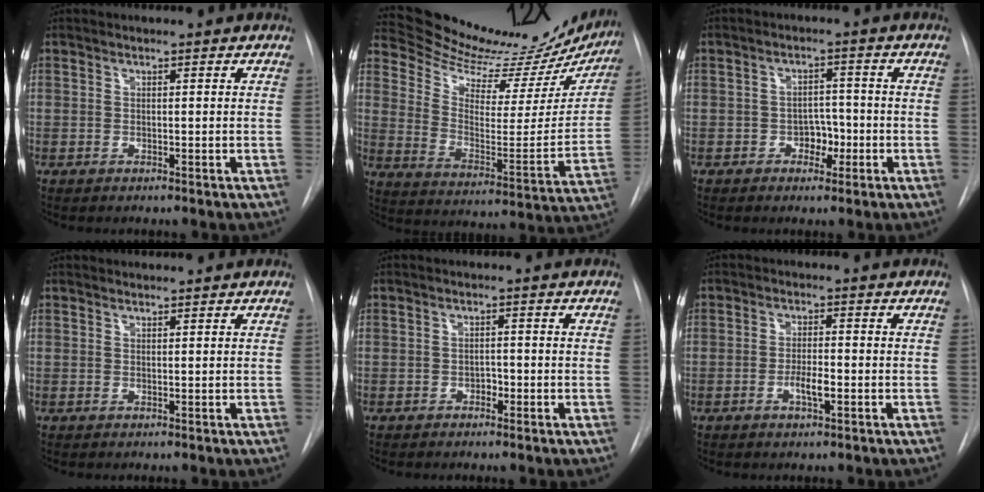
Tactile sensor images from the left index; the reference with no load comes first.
{"total": 23.4, "force": [22.0, 5.4, 5.8], "torque": [-0.084, -0.068, 0.294]}
{"total": 3.4, "force": [-1.4, 2.3, 2.0], "torque": [-0.020, 0.009, -0.021]}
{"total": 0.9, "force": [0.9, 0.0, -0.1], "torque": [-0.005, 0.009, 0.019]}
{"total": 1.1, "force": [-0.6, 0.7, 0.6], "torque": [-0.006, 0.004, -0.011]}
{"total": 2.9, "force": [-1.1, 0.6, 2.7], "torque": [-0.049, 0.002, -0.019]}